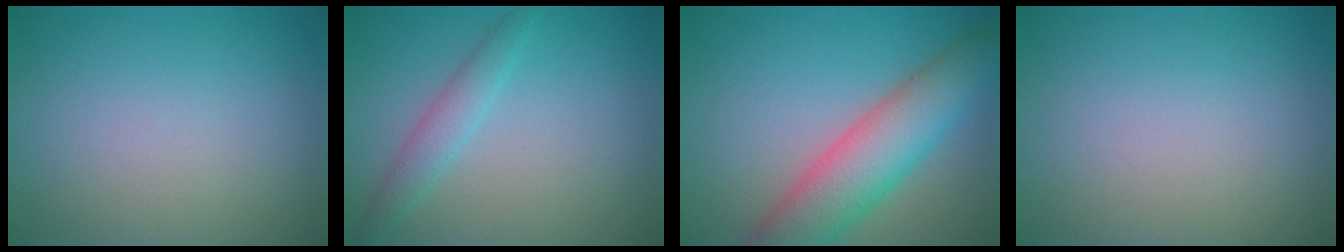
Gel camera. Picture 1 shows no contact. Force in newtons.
{"total": 2.2, "press": 2.2, "slide": 0.1}
{"total": 7.7, "press": 7.7, "slide": 0.3}
{"total": 0.0}